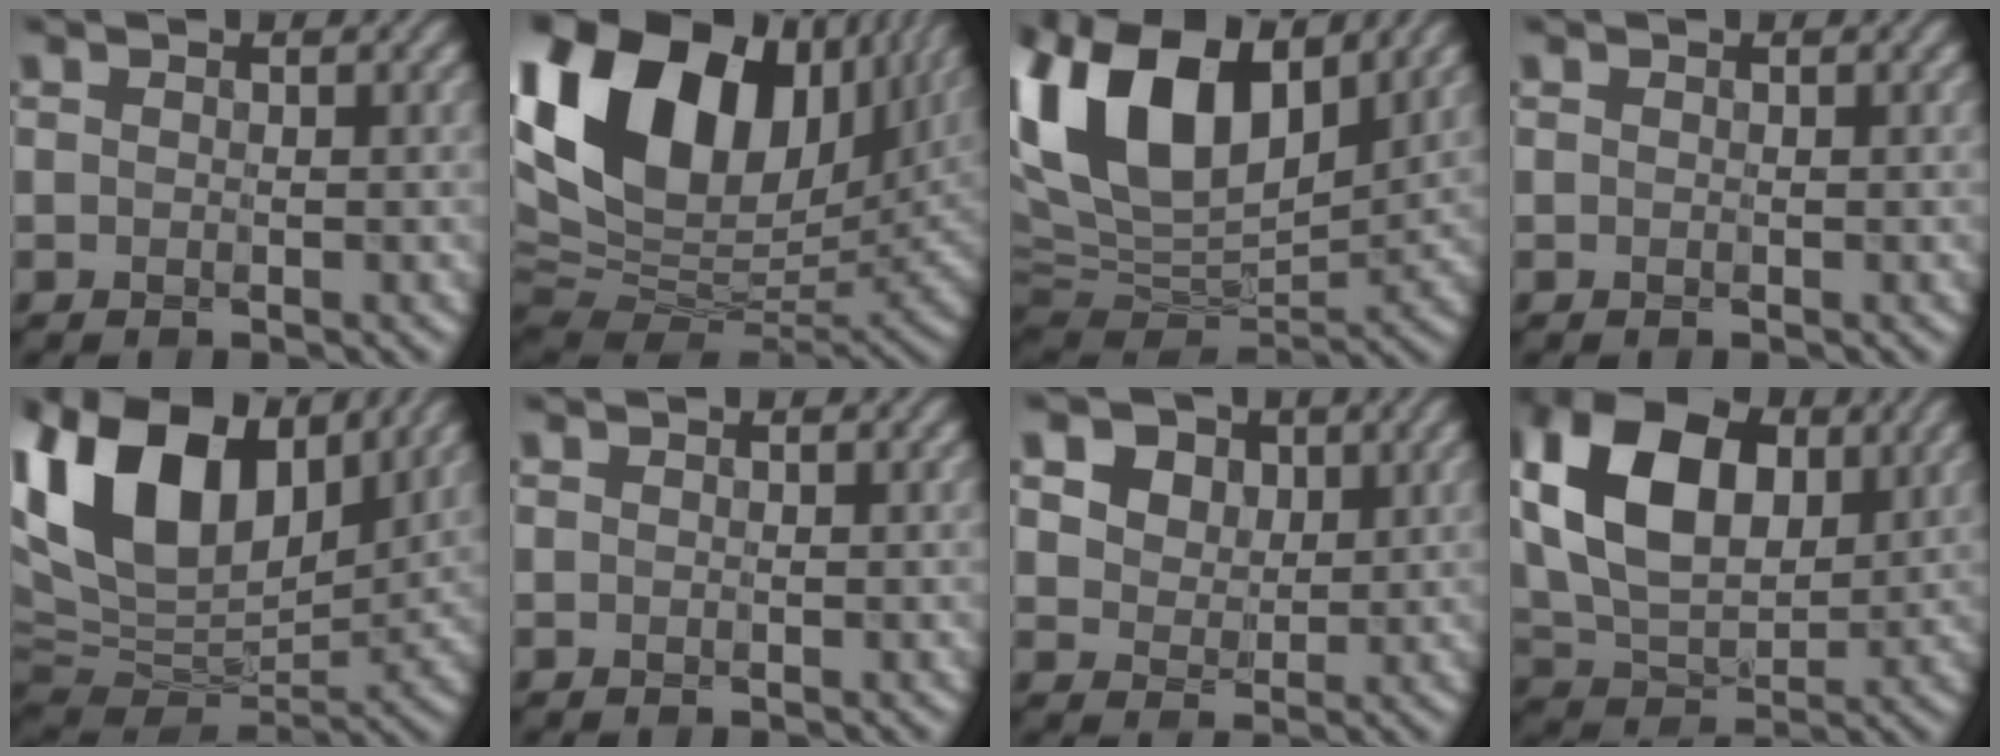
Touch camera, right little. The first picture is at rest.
{"total": 20.5, "force": [7.2, 12.9, 14.2], "torque": [-0.307, 0.041, 0.129]}
{"total": 15.1, "force": [5.7, 8.5, 11.2], "torque": [-0.232, 0.024, 0.096]}
{"total": 0.0}
{"total": 14.6, "force": [6.4, 8.7, 9.9], "torque": [-0.218, 0.042, 0.110]}
{"total": 0.0}
{"total": 8.4, "force": [4.0, 6.2, 4.0], "torque": [-0.093, 0.019, 0.056]}
{"total": 13.3, "force": [3.6, 8.6, 9.5], "torque": [-0.200, 0.021, 0.060]}